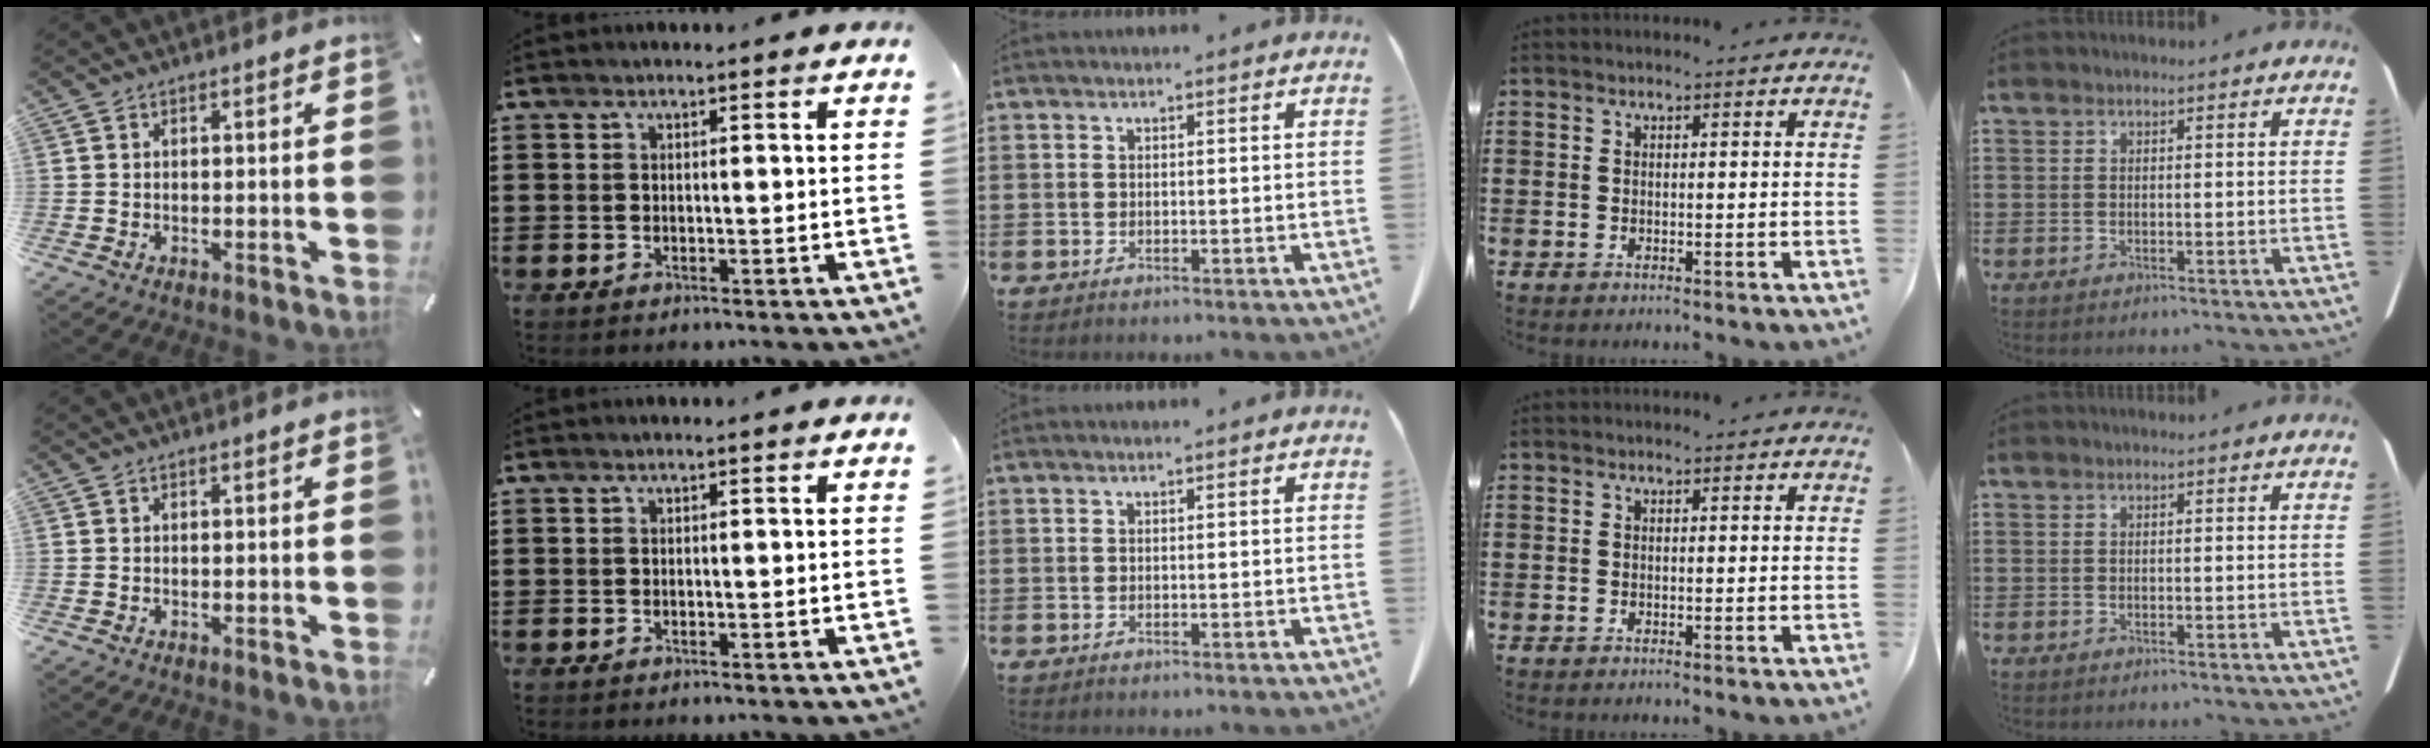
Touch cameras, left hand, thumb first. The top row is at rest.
{}